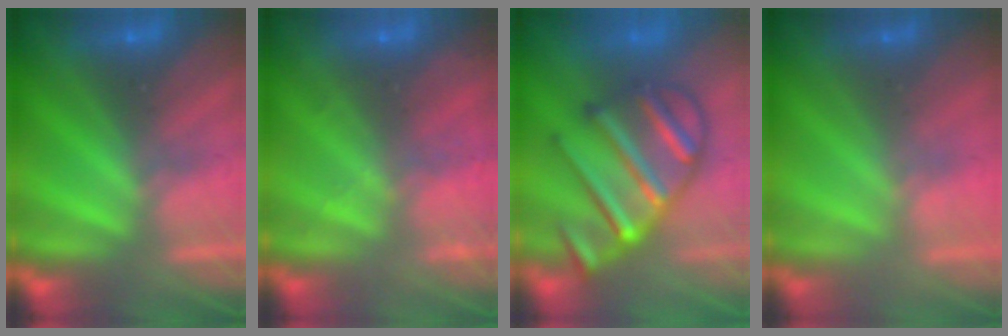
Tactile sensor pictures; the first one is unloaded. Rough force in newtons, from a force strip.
{"total": 2.1}
{"total": 6.9}
{"total": 2.3}